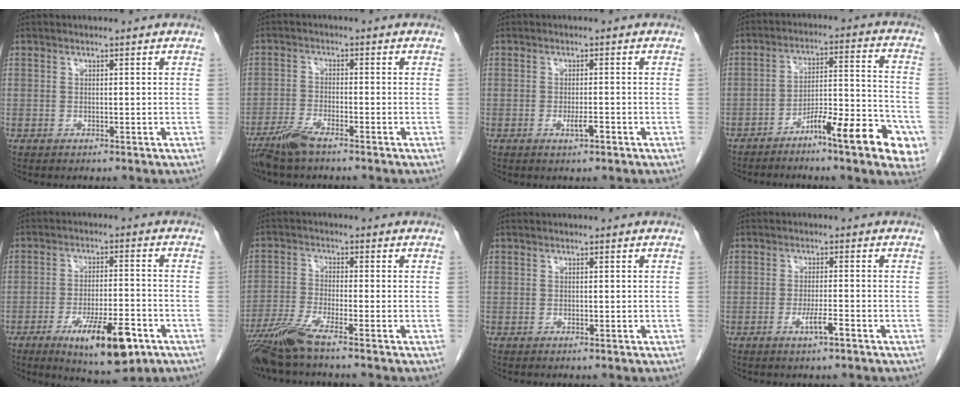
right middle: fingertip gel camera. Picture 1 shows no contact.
{"total": 4.9, "force": [-3.9, 0.6, 2.9], "torque": [-0.068, -0.011, -0.079]}
{"total": 1.9, "force": [-0.9, 0.3, 1.7], "torque": [-0.029, -0.001, -0.014]}
{"total": 13.2, "force": [-7.2, 1.6, 10.9], "torque": [-0.145, 0.019, -0.108]}
{"total": 11.7, "force": [-6.1, 2.7, 9.6], "torque": [-0.153, -0.015, -0.087]}
{"total": 6.7, "force": [-5.2, -0.5, 4.2], "torque": [-0.090, -0.024, -0.105]}
{"total": 0.0}
{"total": 2.9, "force": [-1.6, 0.0, 2.5], "torque": [-0.045, -0.003, -0.028]}